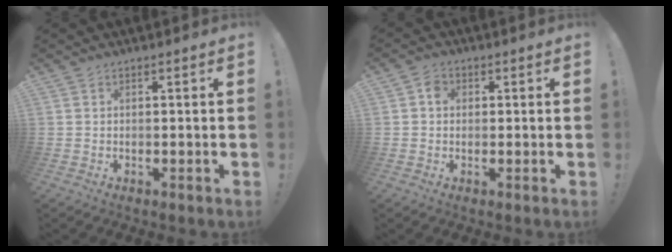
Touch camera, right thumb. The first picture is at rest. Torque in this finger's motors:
{"motor_torque": [-0.03, -0.03, -0.02, 0.02, 0.02]}